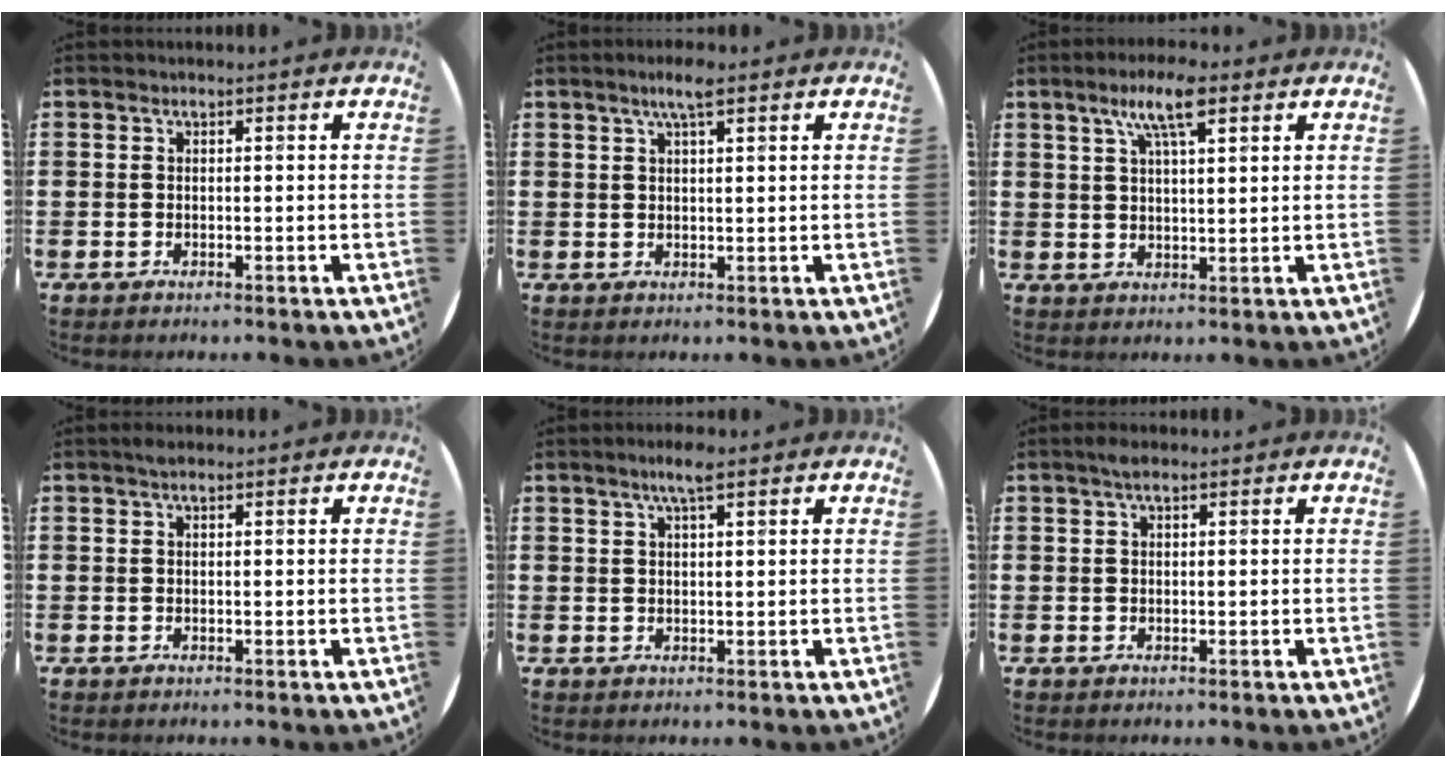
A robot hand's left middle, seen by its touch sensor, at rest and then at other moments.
{"total": 3.5, "force": [2.4, 0.5, 2.5], "torque": [-0.053, 0.008, 0.041]}
{"total": 6.8, "force": [4.2, 1.8, 5.1], "torque": [-0.094, 0.004, 0.069]}
{"total": 0.9, "force": [0.7, 0.3, 0.5], "torque": [-0.011, 0.003, 0.012]}
{"total": 3.5, "force": [2.4, 0.5, 2.4], "torque": [-0.042, 0.003, 0.040]}
{"total": 1.4, "force": [0.9, 0.4, 1.0], "torque": [-0.021, 0.004, 0.015]}